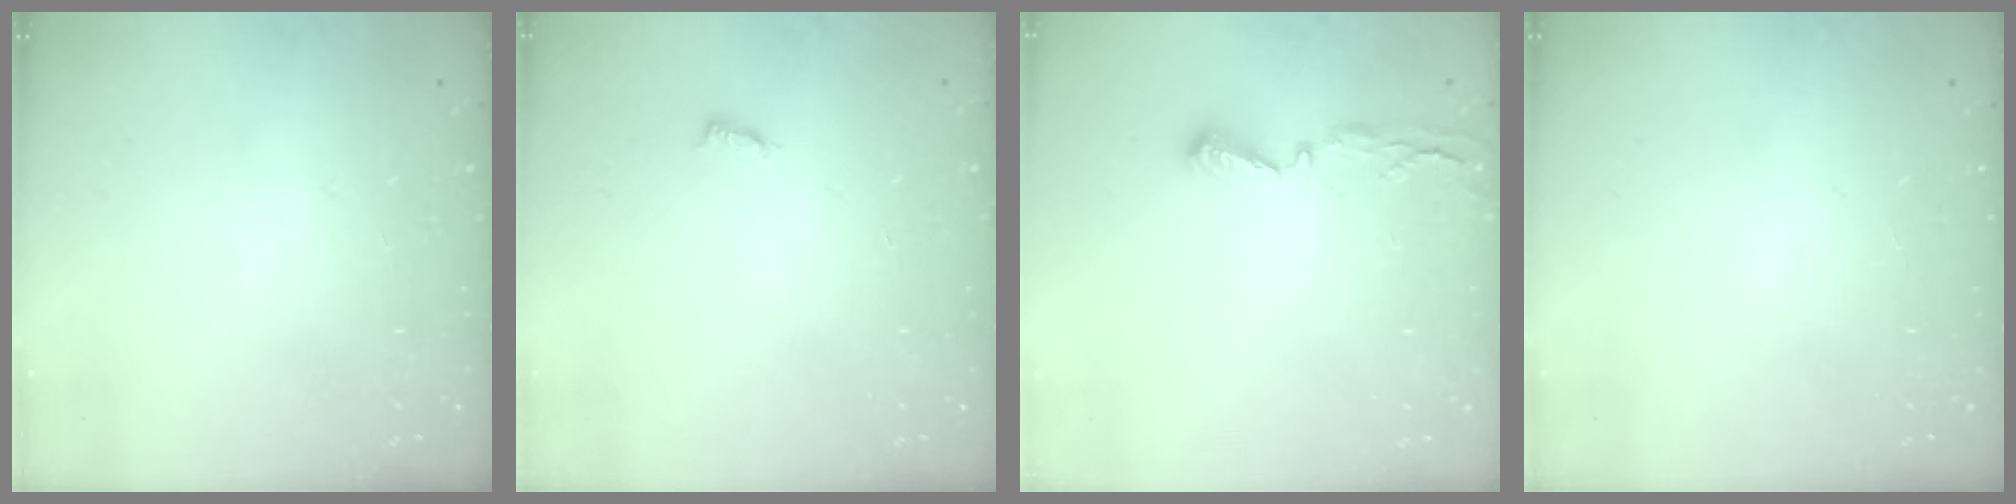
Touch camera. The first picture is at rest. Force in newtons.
{"total": 3.1, "press": 3.1, "slide": 0.2}
{"total": 4.0, "press": 4.0, "slide": 0.4}
{"total": 0.0}